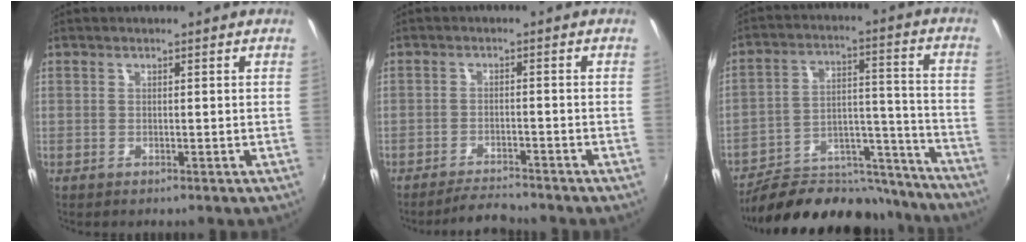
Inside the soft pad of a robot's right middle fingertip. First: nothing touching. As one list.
[{"total": 4.8, "force": [-4.6, 0.4, 1.2], "torque": [-0.042, -0.007, -0.078]}, {"total": 23.6, "force": [-20.7, 7.9, 8.3], "torque": [-0.134, 0.044, -0.278]}]